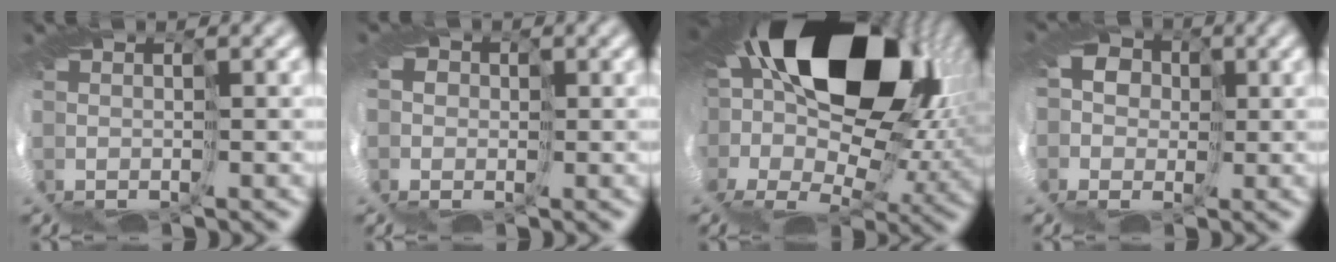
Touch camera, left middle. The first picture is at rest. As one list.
[{"total": 4.7, "force": [-0.4, 4.4, 1.6], "torque": [-0.030, 0.008, -0.041]}, {"total": 17.9, "force": [5.6, 11.0, 12.9], "torque": [-0.219, -0.017, 0.097]}, {"total": 7.0, "force": [-0.8, 6.7, 1.9], "torque": [-0.056, 0.007, -0.050]}]